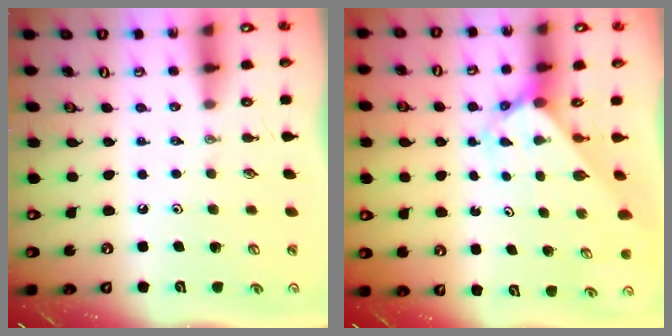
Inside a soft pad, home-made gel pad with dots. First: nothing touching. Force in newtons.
{"total": 2.5, "press": 2.5, "slide": 0.2}